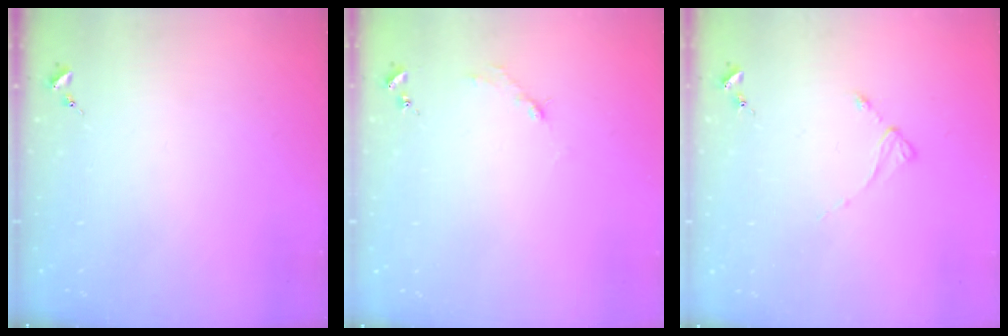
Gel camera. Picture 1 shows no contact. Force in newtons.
{"total": 2.7, "press": 2.7, "slide": 0.4}
{"total": 2.5, "press": 2.5, "slide": 0.3}